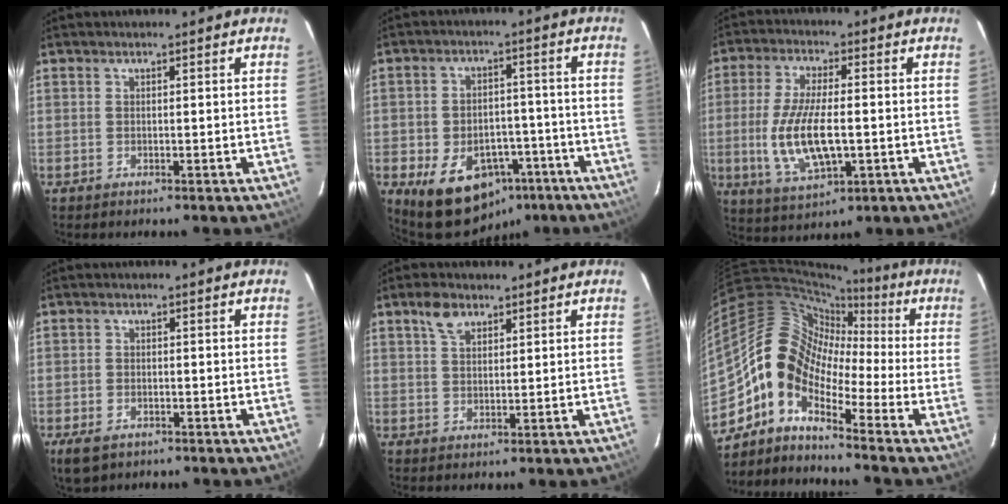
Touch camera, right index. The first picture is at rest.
{"total": 13.4, "force": [-7.5, 9.3, 6.2], "torque": [-0.127, 0.021, -0.082]}
{"total": 12.7, "force": [-1.7, 4.8, 11.7], "torque": [-0.239, -0.012, -0.026]}
{"total": 4.6, "force": [-2.7, 2.9, 2.3], "torque": [-0.056, -0.011, -0.046]}
{"total": 4.3, "force": [2.7, 2.4, 2.3], "torque": [-0.041, 0.011, 0.051]}
{"total": 9.8, "force": [-4.5, 6.1, 6.2], "torque": [-0.096, 0.029, -0.116]}